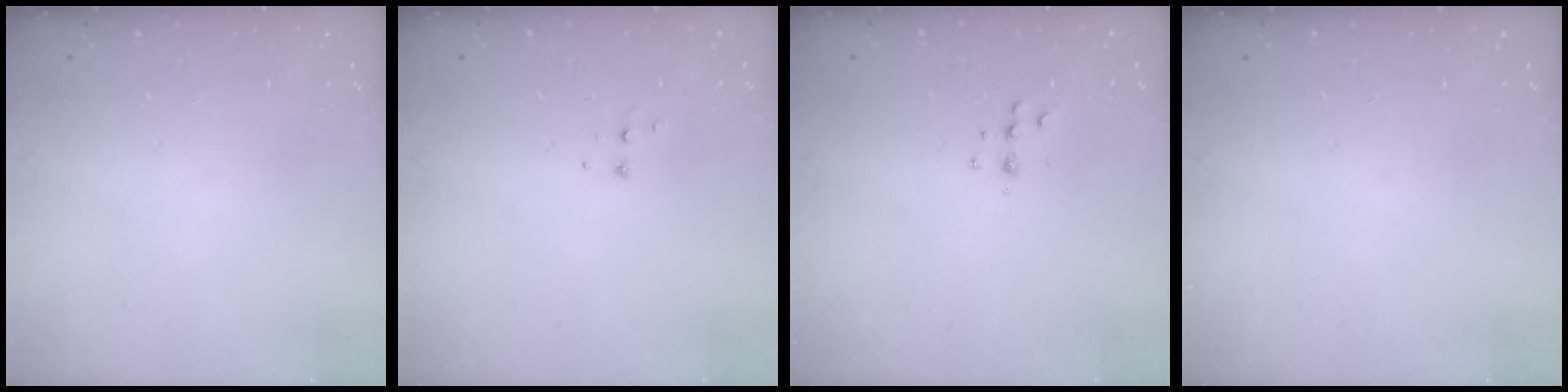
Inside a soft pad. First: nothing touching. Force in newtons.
{"total": 3.9, "press": 3.9, "slide": 0.4}
{"total": 5.1, "press": 5.0, "slide": 0.8}
{"total": 0.0}